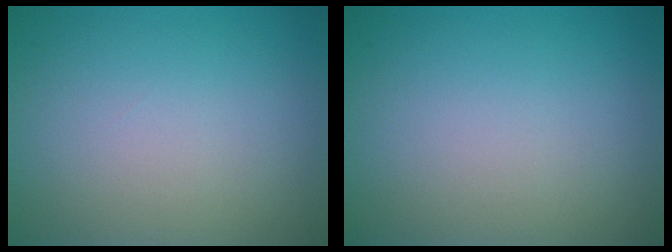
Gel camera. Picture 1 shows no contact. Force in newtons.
{"total": 0.0}